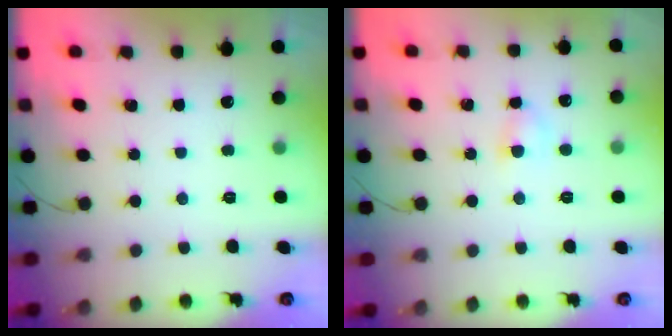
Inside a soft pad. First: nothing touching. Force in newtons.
{"total": 3.5, "press": 3.3, "slide": 1.2}